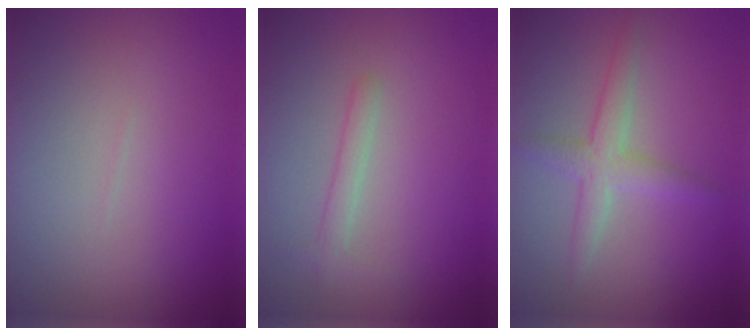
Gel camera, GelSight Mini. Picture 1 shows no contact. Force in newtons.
{"total": 1.4, "press": 1.4, "slide": 0.0}
{"total": 2.7, "press": 2.7, "slide": 0.1}